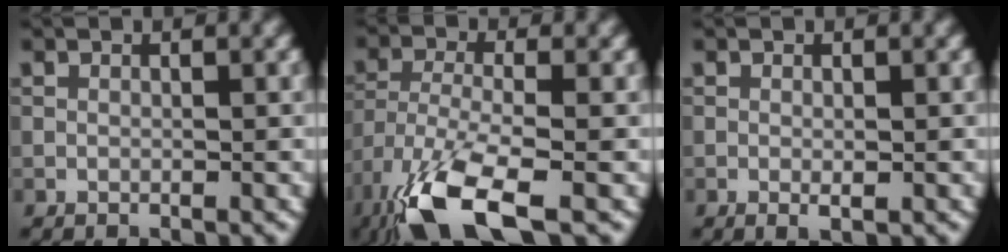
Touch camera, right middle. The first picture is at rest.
{"total": 9.8, "force": [-5.9, 3.3, 7.1], "torque": [-0.159, -0.025, -0.119]}
{"total": 0.8, "force": [-0.1, 0.2, 0.8], "torque": [-0.013, -0.003, -0.001]}